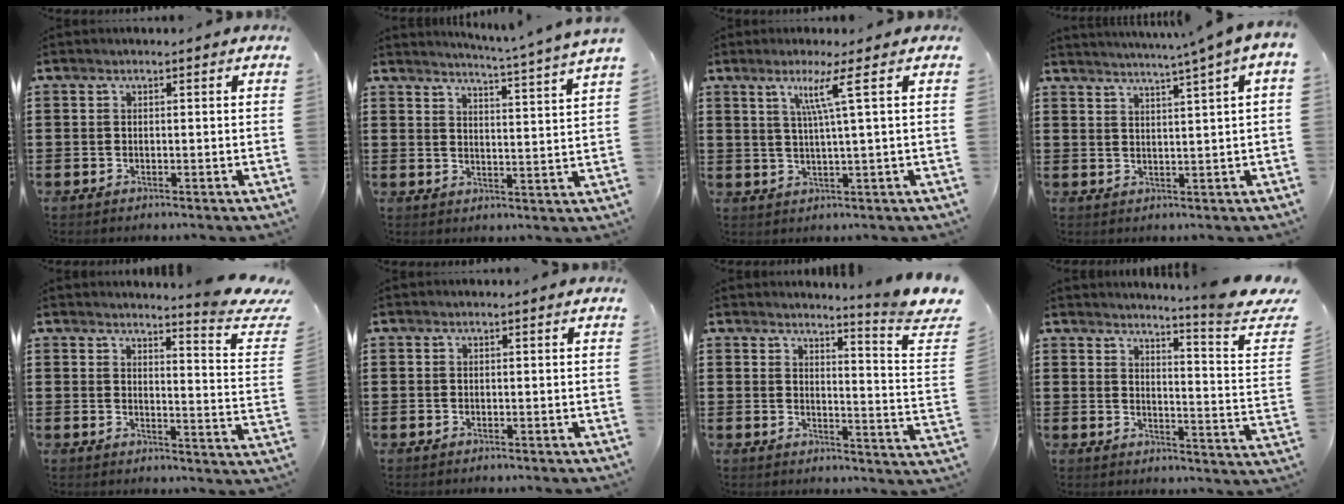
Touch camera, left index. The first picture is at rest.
{"total": 4.3, "force": [3.9, -1.3, 1.1], "torque": [-0.029, -0.033, 0.060]}
{"total": 5.3, "force": [1.9, -0.8, 4.9], "torque": [-0.102, -0.005, 0.027]}
{"total": 2.9, "force": [1.9, -1.2, 1.8], "torque": [-0.037, -0.017, 0.029]}
{"total": 4.7, "force": [3.9, -0.2, 2.6], "torque": [-0.047, -0.034, 0.059]}
{"total": 0.0}
{"total": 4.3, "force": [3.6, -1.1, 2.1], "torque": [-0.043, -0.038, 0.052]}
{"total": 6.1, "force": [4.8, -0.9, 3.6], "torque": [-0.068, -0.046, 0.070]}